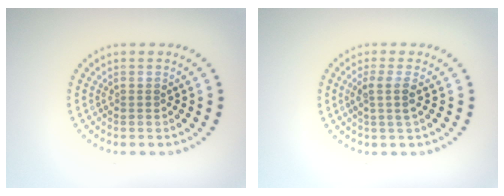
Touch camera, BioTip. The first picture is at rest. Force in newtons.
{"total": 1.9, "press": 1.5, "slide": 1.1}